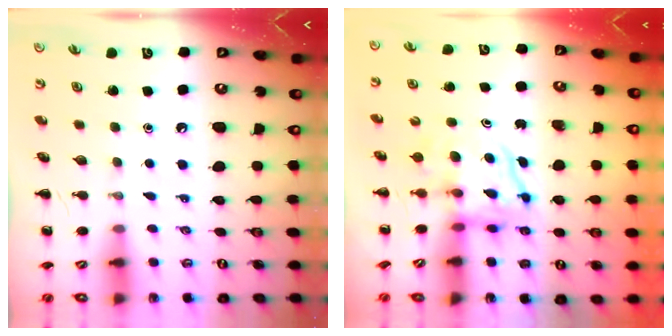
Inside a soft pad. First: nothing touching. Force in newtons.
{"total": 3.8, "press": 3.7, "slide": 0.6}